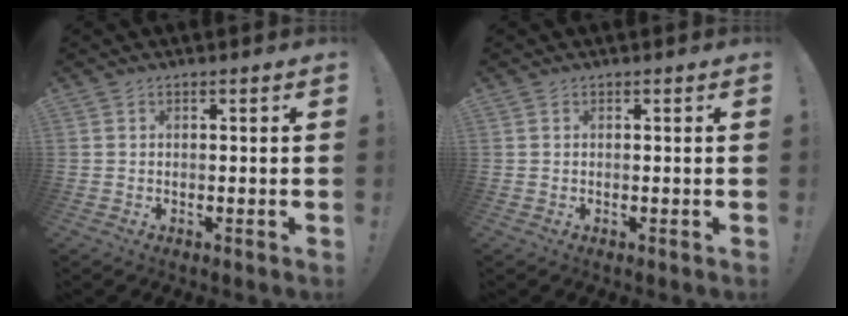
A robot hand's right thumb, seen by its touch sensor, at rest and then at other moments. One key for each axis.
{"total": 0.0}